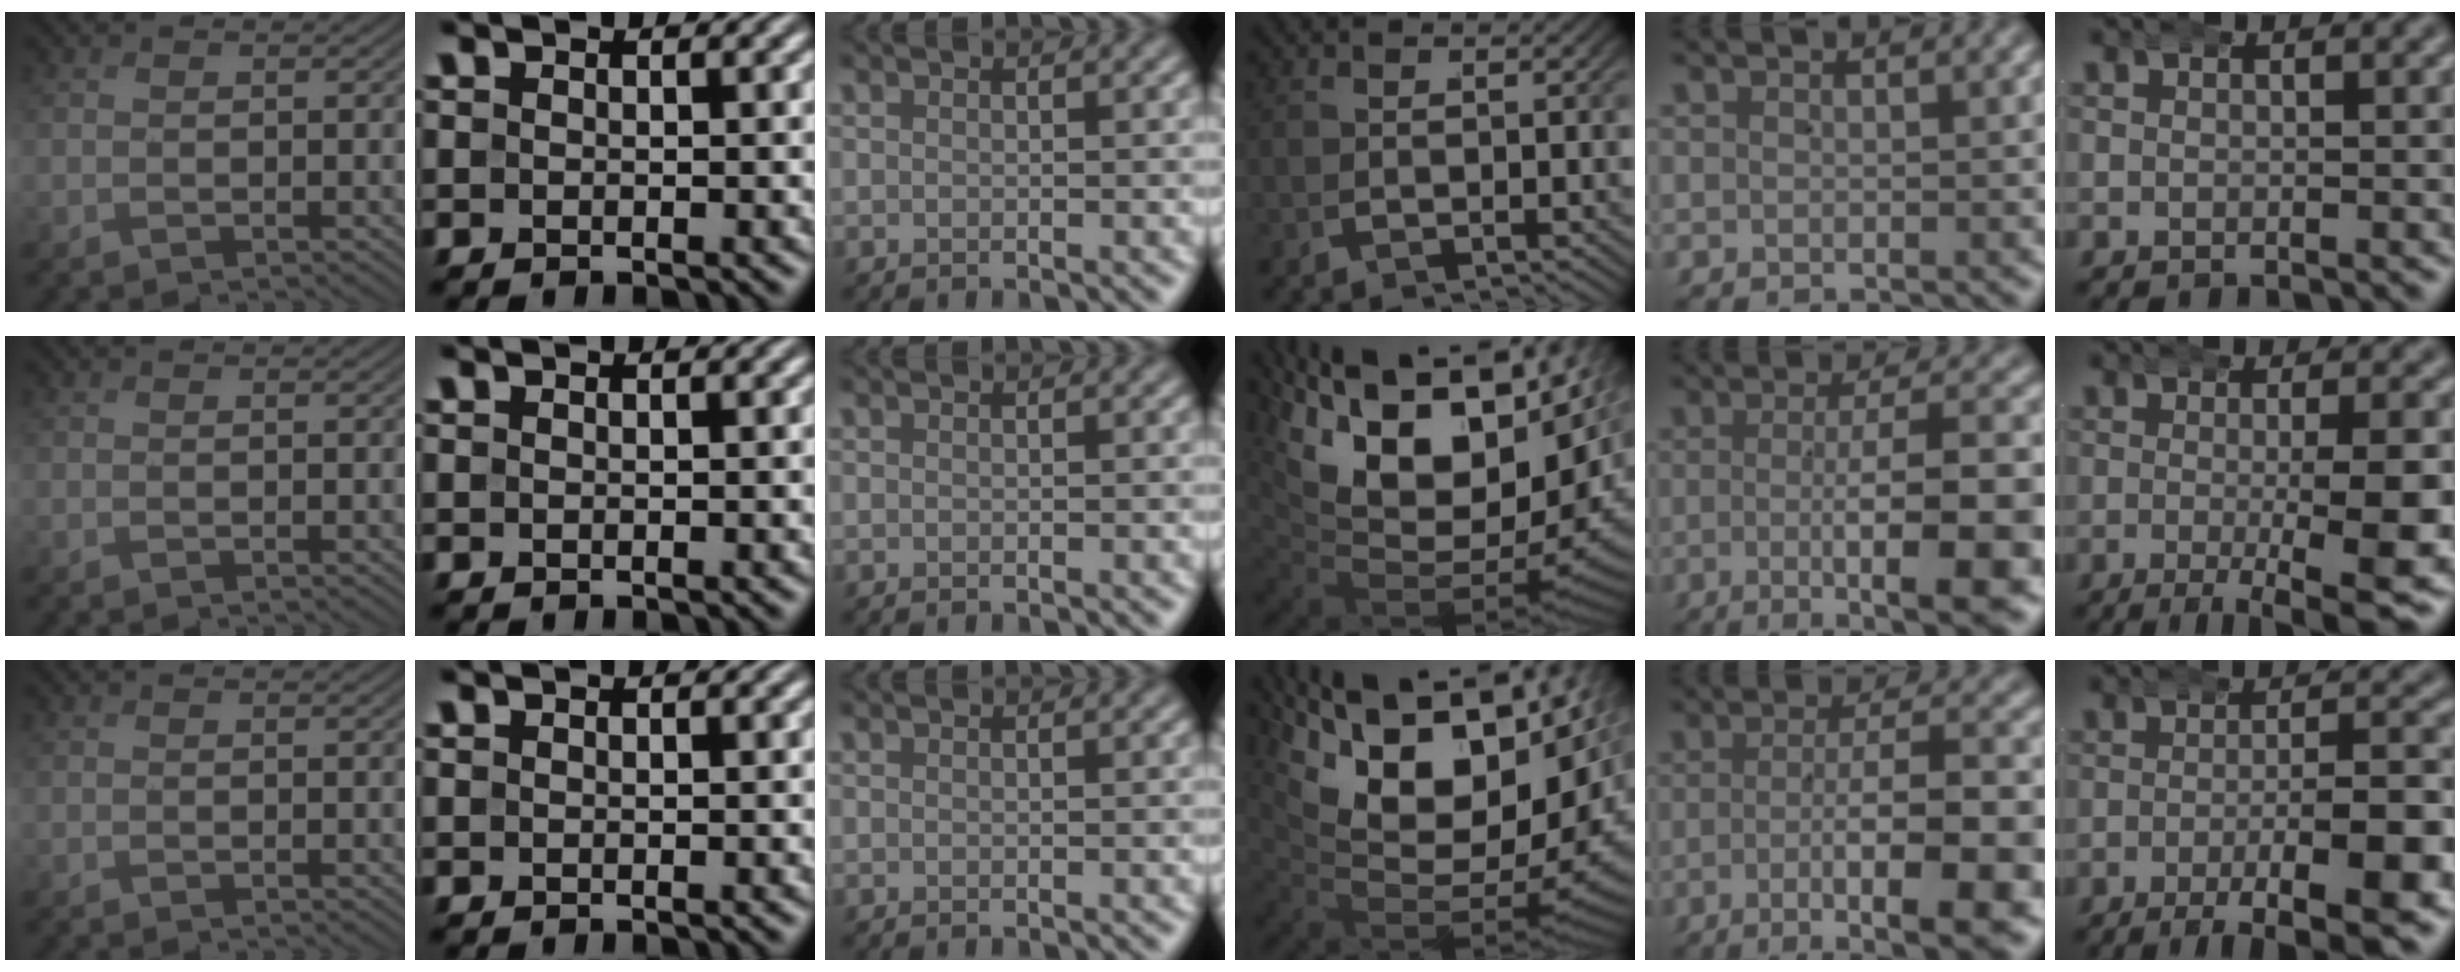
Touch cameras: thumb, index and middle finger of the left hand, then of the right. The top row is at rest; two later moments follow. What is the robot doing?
{"motion": "wrap", "object": "arm wrap"}